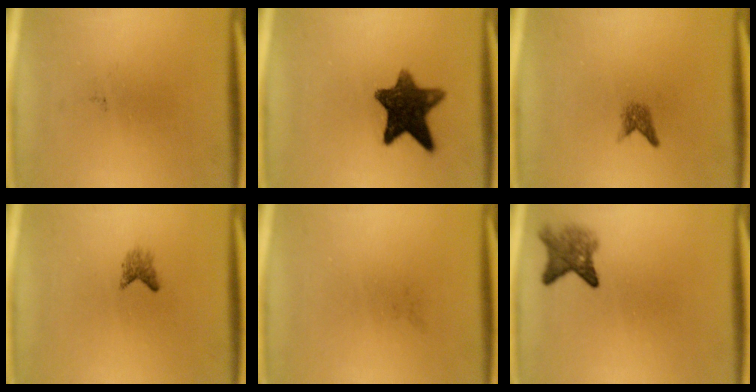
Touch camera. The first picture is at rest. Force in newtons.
{"total": 11.1}
{"total": 1.5}
{"total": 1.4}
{"total": 0.0}
{"total": 3.9}